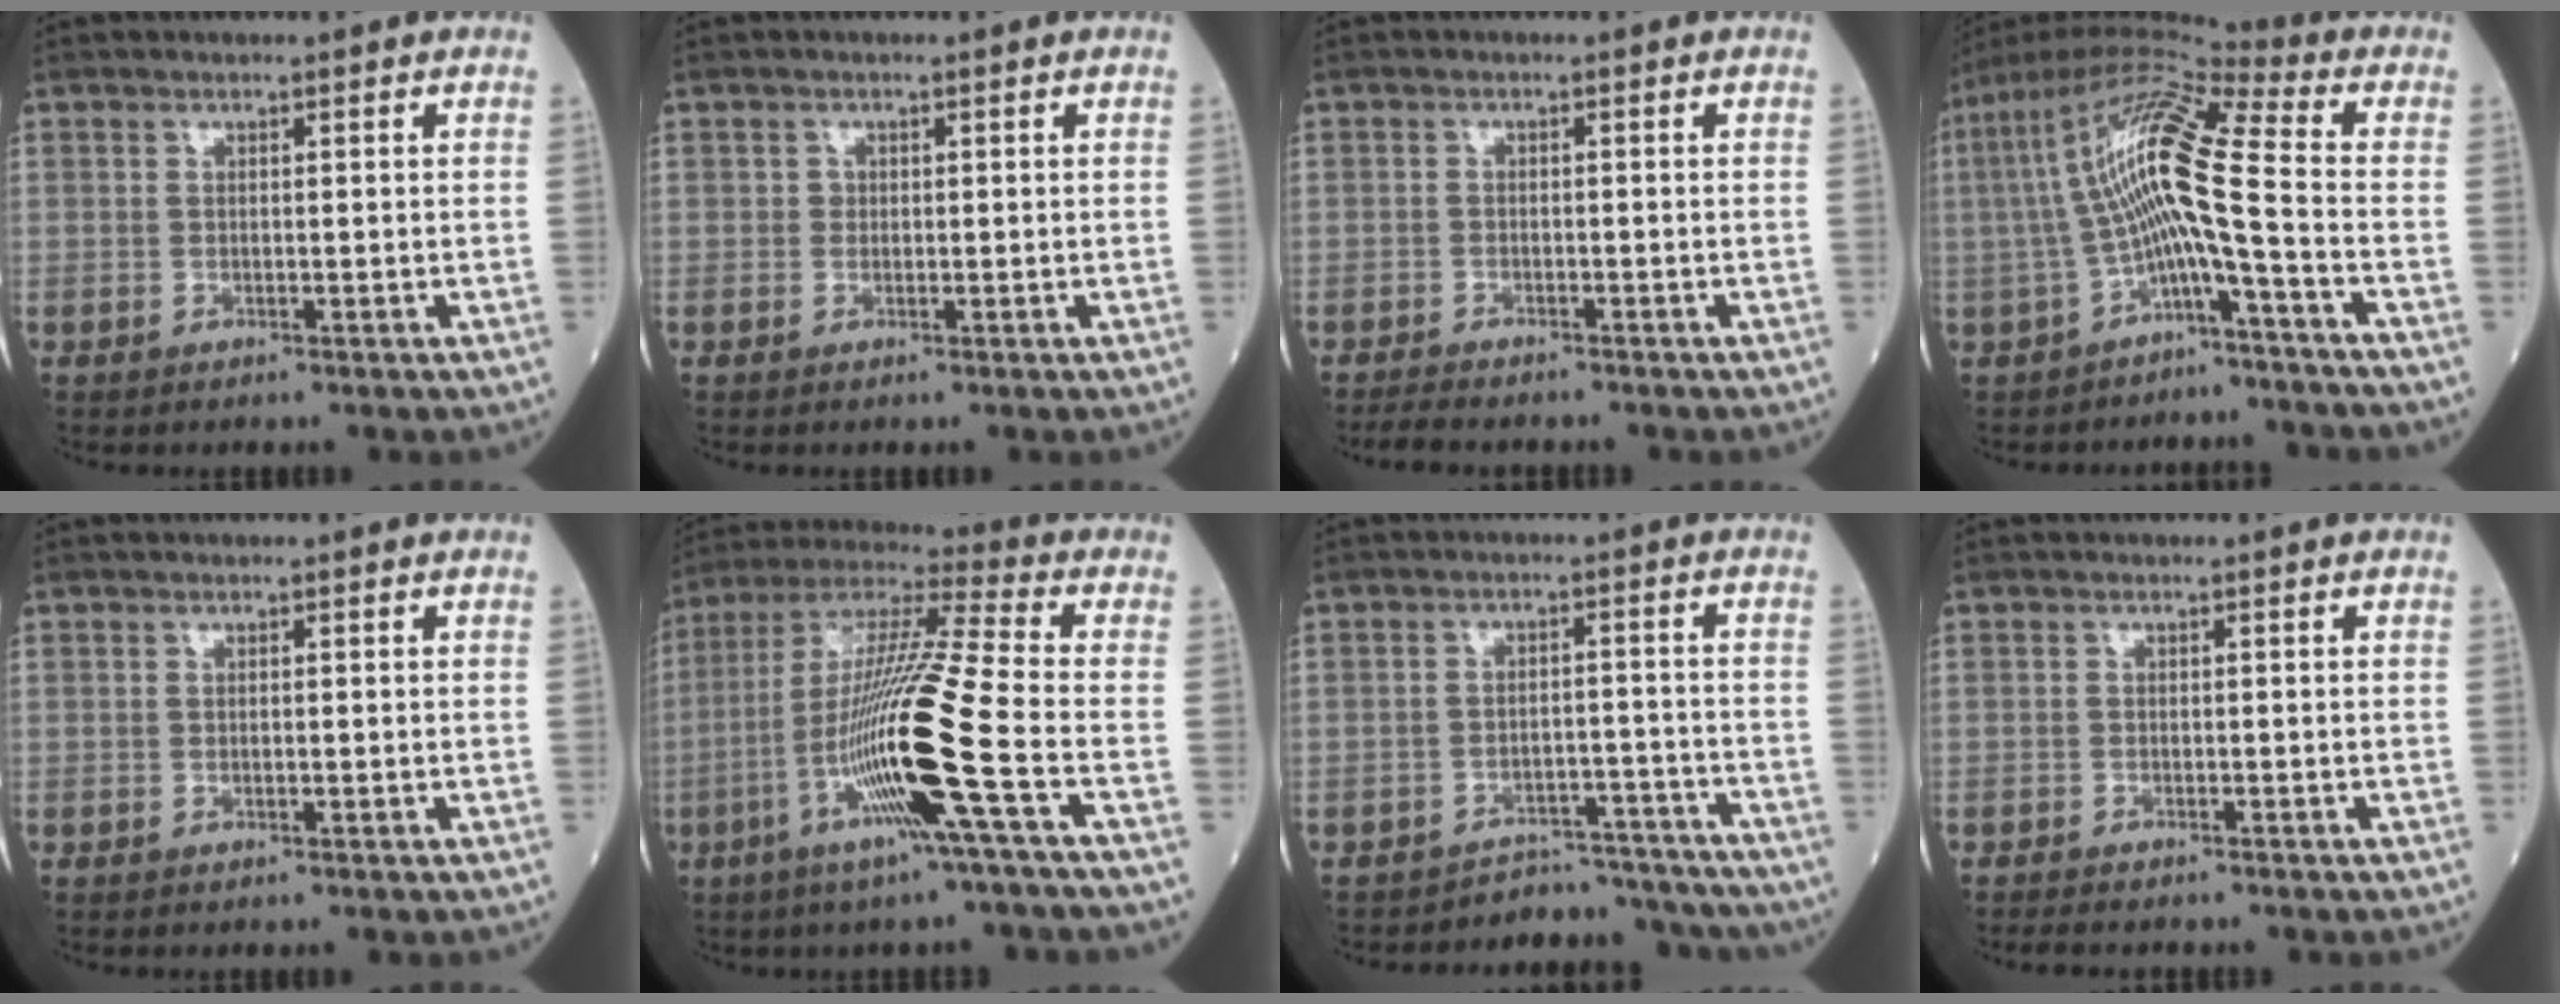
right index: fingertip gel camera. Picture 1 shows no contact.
{"total": 0.7, "force": [0.0, 0.7, 0.2], "torque": [0.001, 0.002, 0.000]}
{"total": 4.0, "force": [-3.6, 0.7, 1.5], "torque": [-0.027, -0.010, -0.058]}
{"total": 13.0, "force": [-1.9, 0.4, 12.8], "torque": [-0.254, 0.039, -0.044]}
{"total": 0.0}
{"total": 17.7, "force": [-5.8, -1.6, 16.7], "torque": [-0.334, -0.018, -0.120]}
{"total": 9.5, "force": [-9.0, 2.9, -1.0], "torque": [0.035, 0.042, -0.114]}
{"total": 2.8, "force": [-2.4, 0.6, 1.1], "torque": [-0.021, -0.006, -0.035]}